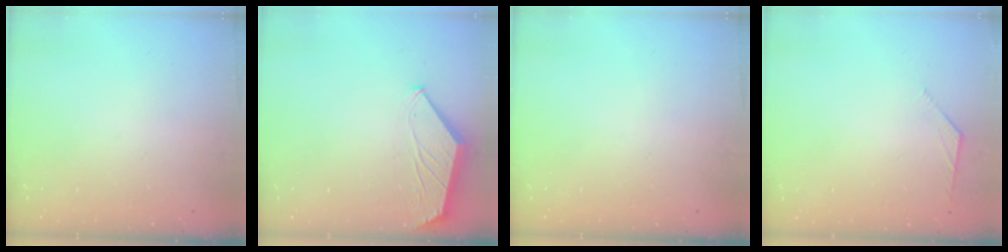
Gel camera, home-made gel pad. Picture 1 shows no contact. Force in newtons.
{"total": 1.7, "press": 1.6, "slide": 0.3}
{"total": 0.0}
{"total": 2.5, "press": 2.4, "slide": 0.7}